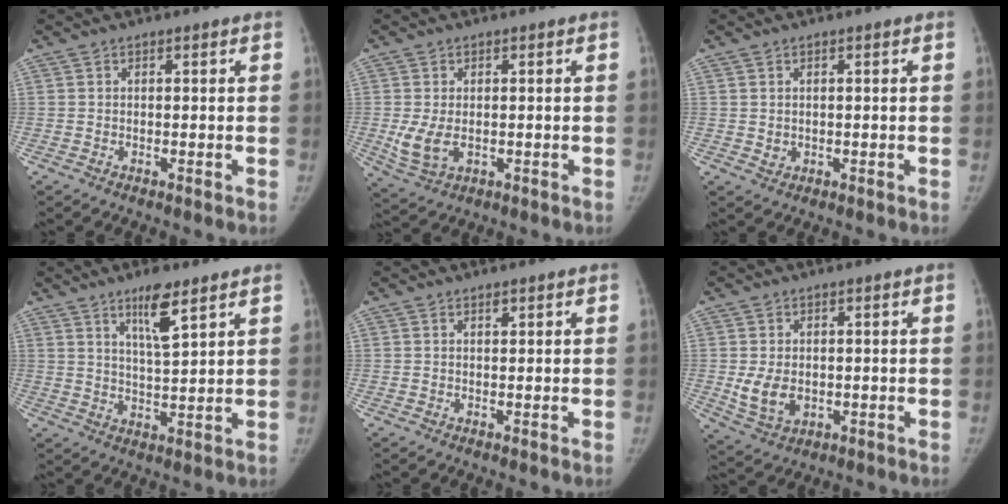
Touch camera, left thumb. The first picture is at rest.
{"total": 6.2, "force": [-0.6, 4.0, 4.7], "torque": [-0.095, -0.012, -0.001]}
{"total": 1.4, "force": [0.2, 1.2, 0.6], "torque": [-0.009, -0.003, 0.009]}
{"total": 7.5, "force": [4.7, 1.6, 5.6], "torque": [-0.092, -0.032, 0.085]}
{"total": 0.8, "force": [0.6, 0.3, 0.4], "torque": [-0.004, -0.004, 0.010]}
{"total": 6.6, "force": [-0.4, 4.8, 4.5], "torque": [-0.072, -0.010, 0.006]}